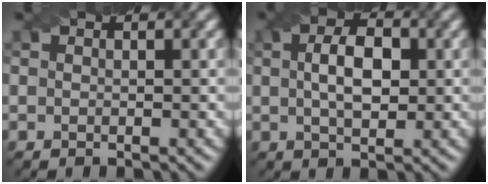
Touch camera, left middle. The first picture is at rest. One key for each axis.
{"total": 3.6, "fx": -0.1, "fy": 2.1, "fz": 2.9, "tx": -0.048, "ty": 0.007, "tz": 0.012}